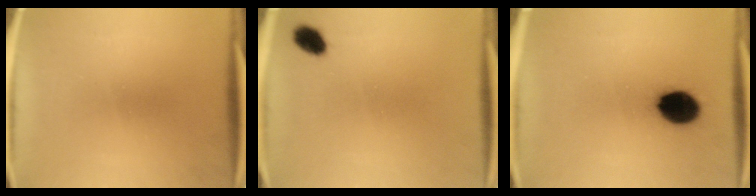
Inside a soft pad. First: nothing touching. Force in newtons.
{"total": 3.6}
{"total": 10.8}